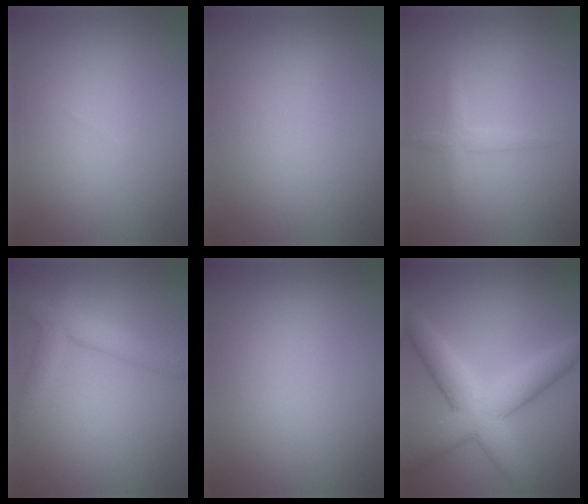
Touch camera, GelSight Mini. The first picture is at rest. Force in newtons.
{"total": 0.0}
{"total": 1.5, "press": 1.5, "slide": 0.1}
{"total": 3.3, "press": 3.3, "slide": 0.2}
{"total": 0.0}
{"total": 7.0, "press": 7.0, "slide": 0.2}